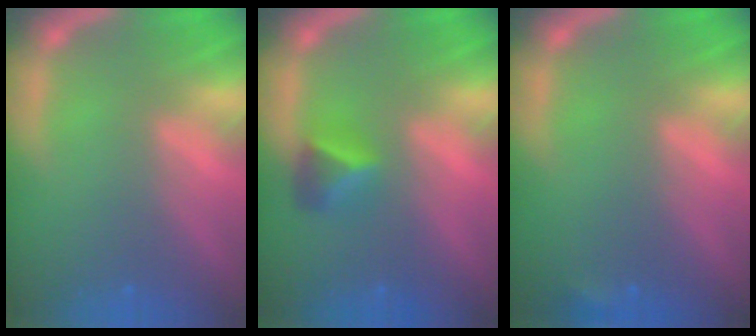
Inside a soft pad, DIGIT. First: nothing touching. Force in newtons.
{"total": 2.4}
{"total": 0.9}